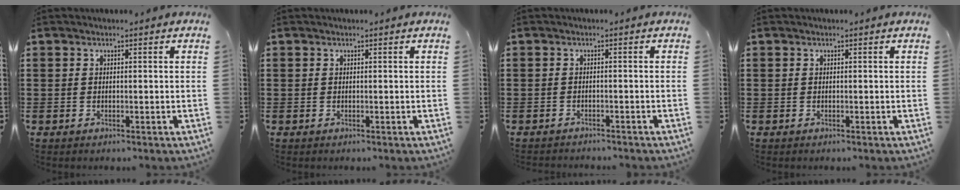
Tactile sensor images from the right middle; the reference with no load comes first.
{"total": 0.0}
{"total": 0.9, "force": [-0.9, 0.0, 0.0], "torque": [-0.001, 0.002, -0.021]}
{"total": 0.0}